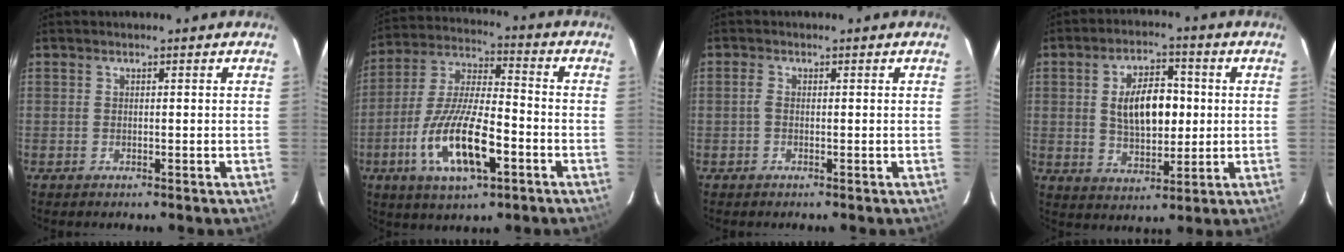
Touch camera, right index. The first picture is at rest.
{"total": 16.5, "force": [-6.4, 5.4, 14.2], "torque": [-0.296, -0.015, -0.116]}
{"total": 1.1, "force": [-0.1, 0.5, 0.9], "torque": [-0.022, 0.004, -0.005]}
{"total": 11.0, "force": [1.1, 5.8, 9.2], "torque": [-0.160, 0.014, 0.028]}